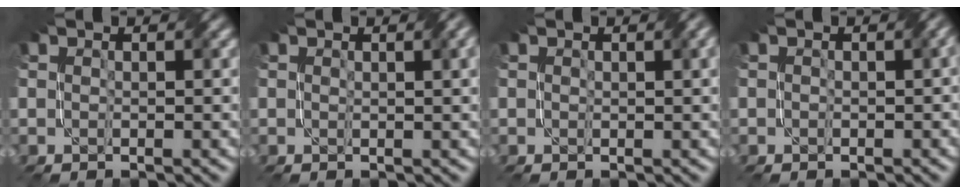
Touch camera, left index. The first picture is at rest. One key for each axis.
{"total": 1.8, "fx": 0.7, "fy": 0.3, "fz": 1.7, "tx": -0.025, "ty": 0.004, "tz": 0.009}
{"total": 1.6, "fx": 0.4, "fy": 0.5, "fz": 1.4, "tx": -0.023, "ty": 0.002, "tz": 0.006}
{"total": 1.9, "fx": -0.5, "fy": 0.9, "fz": 1.6, "tx": -0.022, "ty": -0.003, "tz": -0.008}